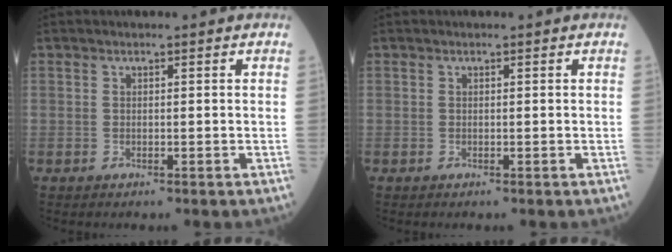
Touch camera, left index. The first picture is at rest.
{"total": 0.0}